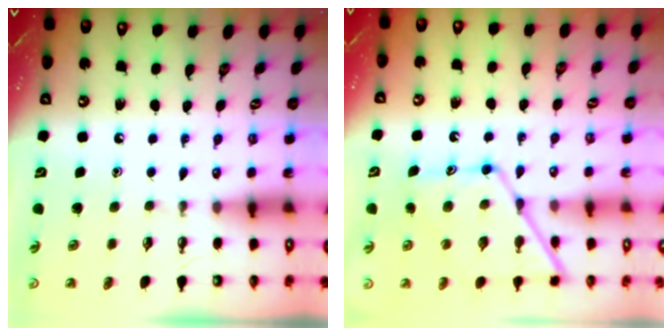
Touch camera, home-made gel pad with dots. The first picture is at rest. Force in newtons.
{"total": 13.8, "press": 13.8, "slide": 1.2}